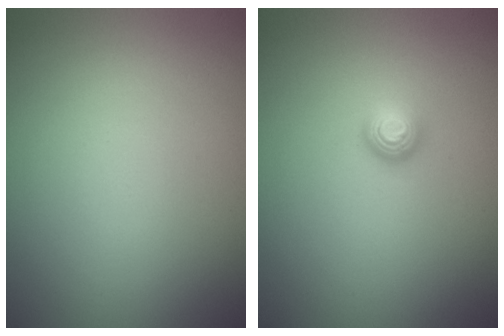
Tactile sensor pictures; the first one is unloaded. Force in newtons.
{"total": 1.6, "press": 1.0, "slide": 1.3}